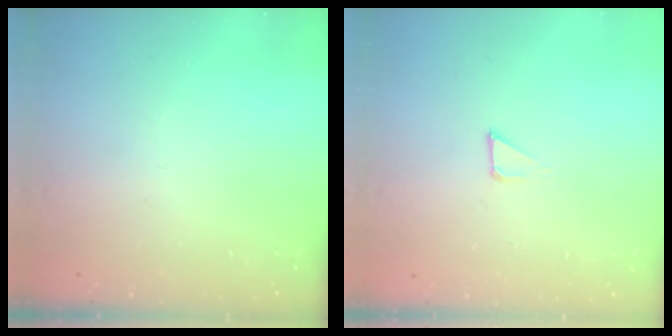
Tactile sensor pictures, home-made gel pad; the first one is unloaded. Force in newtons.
{"total": 1.3, "press": 1.3, "slide": 0.0}